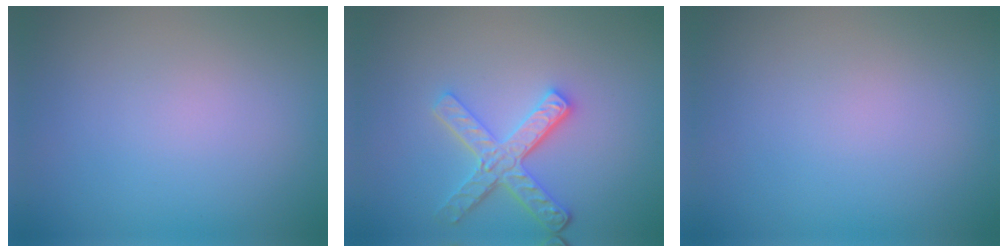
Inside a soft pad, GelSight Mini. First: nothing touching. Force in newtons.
{"total": 3.9, "press": 3.2, "slide": 2.2}
{"total": 0.0}